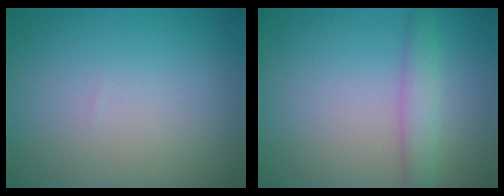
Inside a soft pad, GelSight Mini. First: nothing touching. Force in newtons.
{"total": 2.6, "press": 2.6, "slide": 0.0}